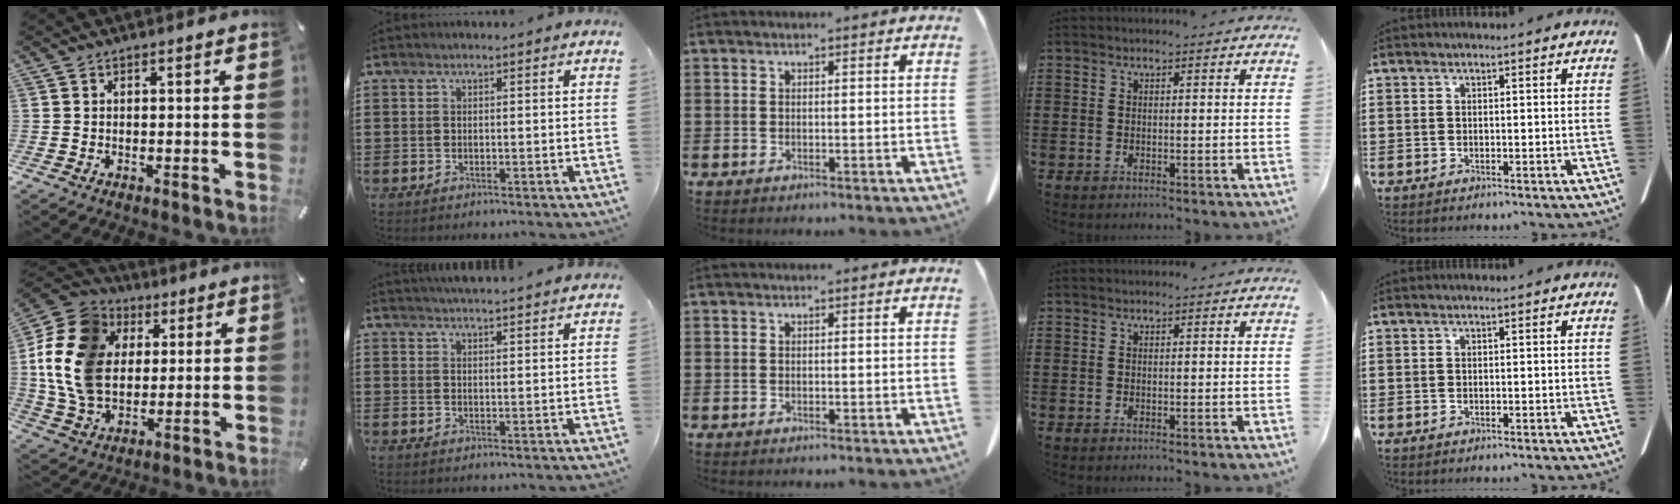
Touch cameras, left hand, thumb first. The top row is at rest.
{"thumb": {"total": 16.7, "force": [1.7, 14.0, 9.0], "torque": [-0.214, 0.008, 0.029]}, "index": {"total": 2.9, "force": [2.9, -0.4, 0.2], "torque": [-0.012, -0.010, 0.053]}}